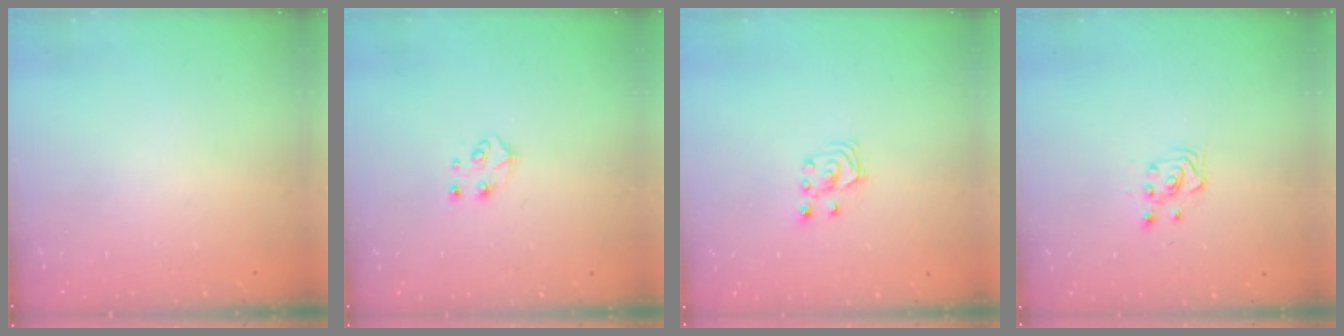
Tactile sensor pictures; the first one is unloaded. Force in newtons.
{"total": 5.0, "press": 4.9, "slide": 0.5}
{"total": 2.8, "press": 2.7, "slide": 0.7}
{"total": 3.0, "press": 2.8, "slide": 1.0}